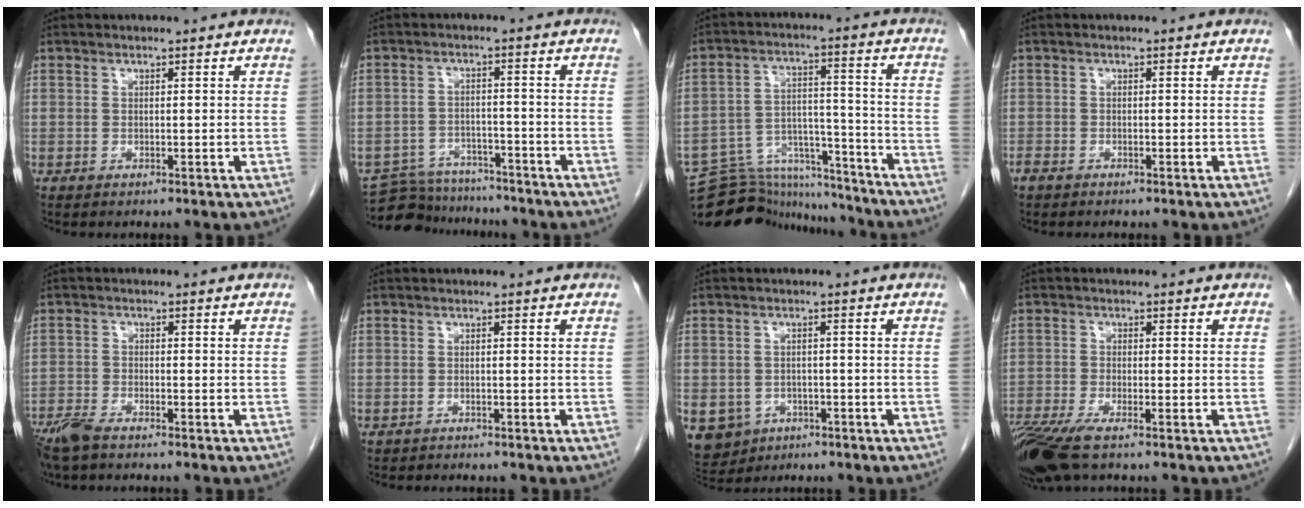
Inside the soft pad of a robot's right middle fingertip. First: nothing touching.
{"total": 10.1, "force": [-9.4, 3.3, 1.0], "torque": [-0.018, 0.009, -0.141]}
{"total": 15.4, "force": [-14.9, 3.6, 1.6], "torque": [-0.031, 0.042, -0.230]}
{"total": 1.4, "force": [-1.1, 0.6, 0.5], "torque": [-0.017, -0.002, -0.020]}
{"total": 5.0, "force": [-4.1, 1.1, 2.7], "torque": [-0.057, -0.011, -0.079]}
{"total": 0.9, "force": [-0.8, 0.4, 0.0], "torque": [-0.012, 0.000, -0.013]}
{"total": 9.3, "force": [-4.6, 7.6, 2.6], "torque": [-0.072, 0.001, -0.060]}
{"total": 8.0, "force": [-5.6, 1.5, 5.4], "torque": [-0.106, -0.018, -0.106]}